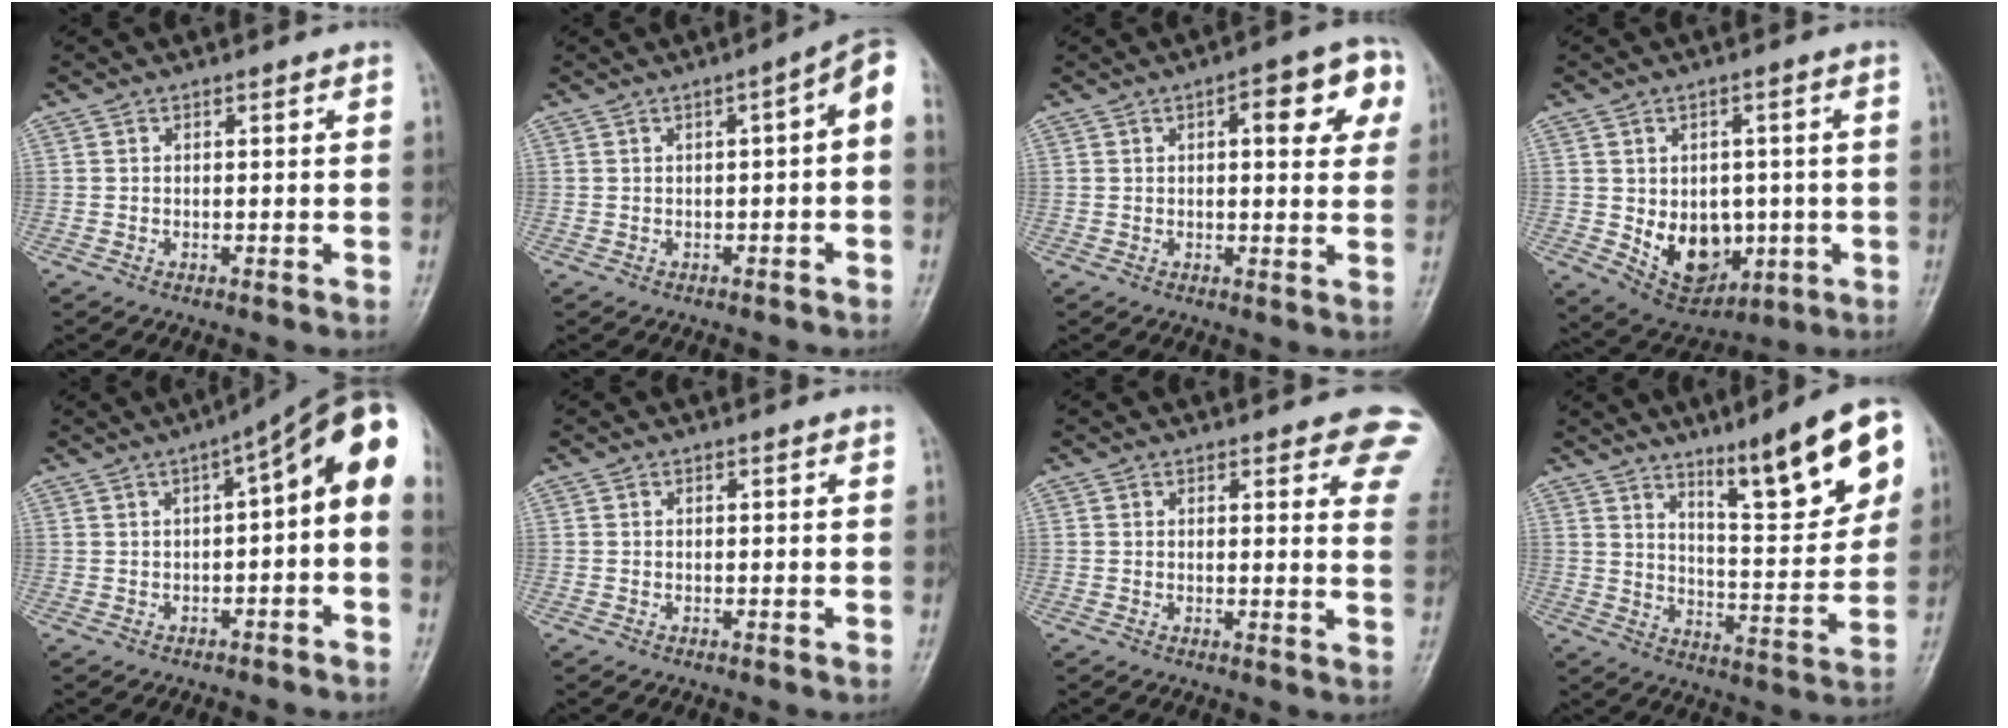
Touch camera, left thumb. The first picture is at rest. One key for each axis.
{"total": 5.6, "fx": -0.5, "fy": 1.8, "fz": 5.2, "tx": -0.061, "ty": 0.037, "tz": -0.014}
{"total": 9.8, "fx": 3.1, "fy": 3.7, "fz": 8.4, "tx": -0.077, "ty": 0.009, "tz": 0.031}
{"total": 11.5, "fx": -1.9, "fy": 8.4, "fz": 7.6, "tx": -0.073, "ty": 0.000, "tz": -0.009}
{"total": 12.6, "fx": 0.3, "fy": 4.7, "fz": 11.7, "tx": -0.140, "ty": 0.055, "tz": -0.002}
{"total": 0.0}
{"total": 8.9, "fx": 6.0, "fy": 3.0, "fz": 5.9, "tx": -0.030, "ty": -0.024, "tz": 0.052}
{"total": 17.4, "fx": 9.4, "fy": 3.7, "fz": 14.2, "tx": -0.175, "ty": -0.047, "tz": 0.146}